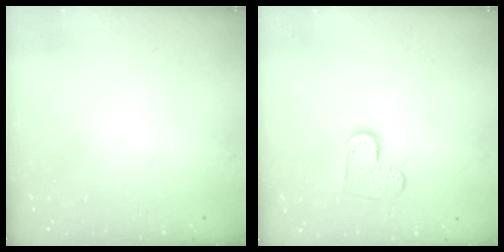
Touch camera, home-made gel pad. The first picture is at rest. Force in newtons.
{"total": 7.5, "press": 7.5, "slide": 0.5}